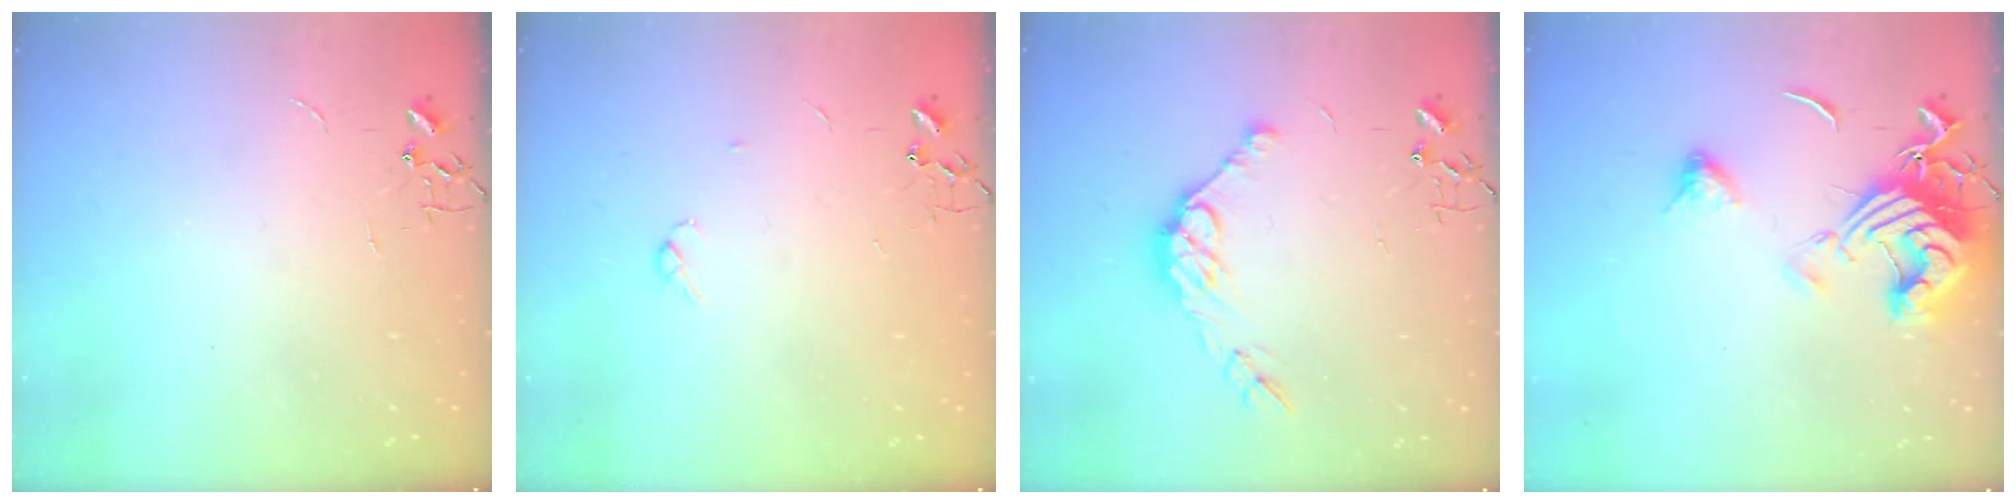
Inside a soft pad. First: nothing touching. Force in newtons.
{"total": 3.4, "press": 3.3, "slide": 0.6}
{"total": 10.9, "press": 10.8, "slide": 0.9}
{"total": 15.9, "press": 15.7, "slide": 2.1}